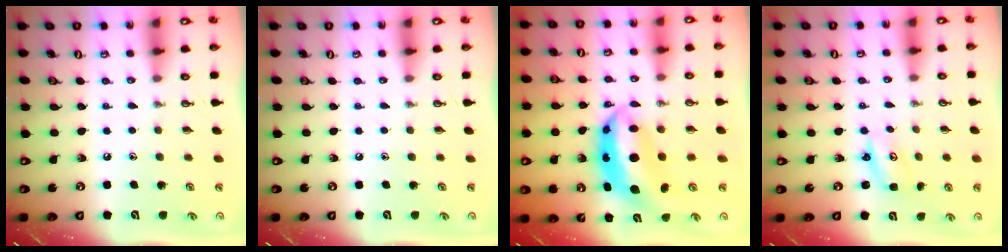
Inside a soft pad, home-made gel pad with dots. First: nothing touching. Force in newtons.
{"total": 0.0}
{"total": 10.2, "press": 10.2, "slide": 1.0}
{"total": 2.7, "press": 2.7, "slide": 0.2}